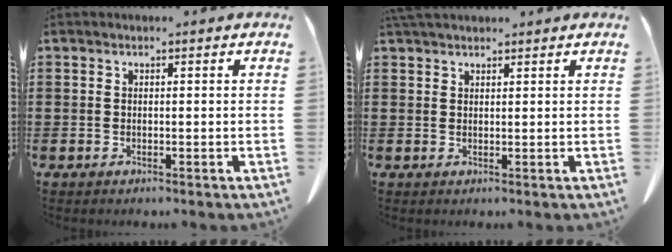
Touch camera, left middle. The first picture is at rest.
{"total": 2.1, "force": [1.9, 0.6, 0.7], "torque": [-0.019, 0.001, 0.038]}